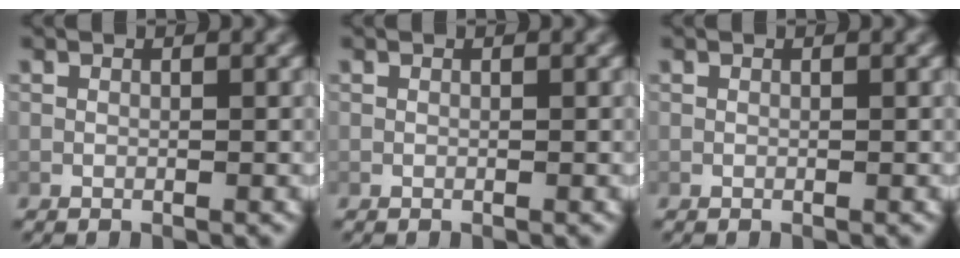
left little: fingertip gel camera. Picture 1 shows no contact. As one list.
[{"total": 0.0}, {"total": 0.0}]